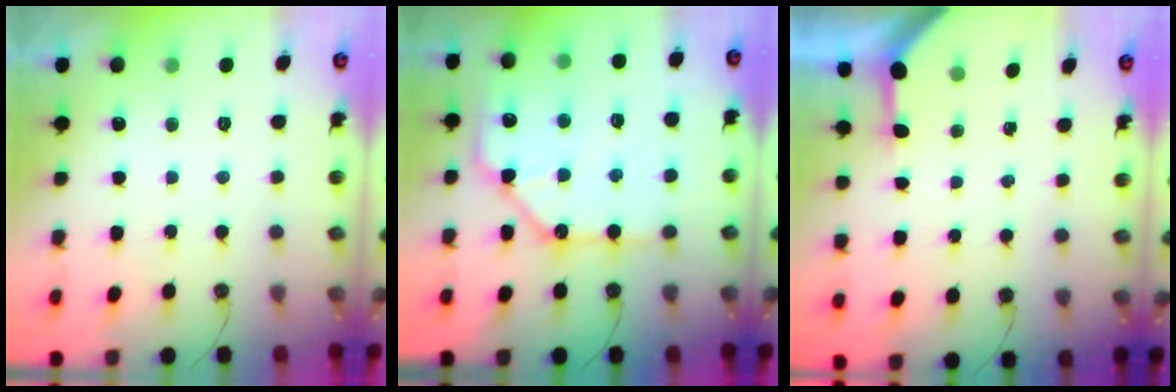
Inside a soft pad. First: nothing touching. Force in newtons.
{"total": 13.5, "press": 13.4, "slide": 1.4}
{"total": 3.3, "press": 3.3, "slide": 0.4}